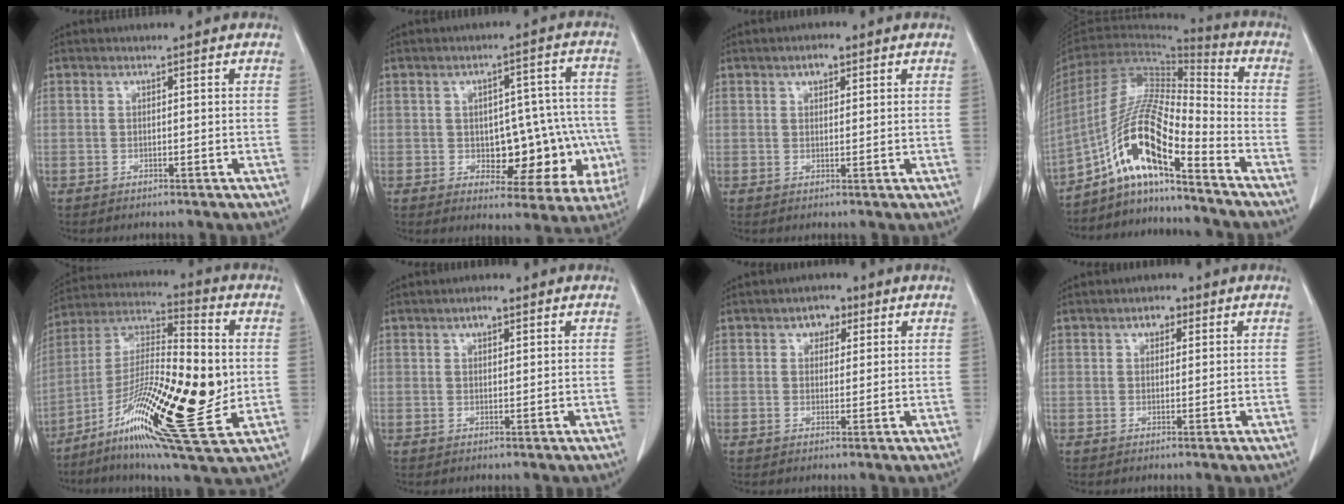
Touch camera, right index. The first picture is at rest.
{"total": 13.7, "force": [-3.3, 7.1, 11.2], "torque": [-0.110, 0.036, -0.025]}
{"total": 2.4, "force": [1.5, 1.2, 1.5], "torque": [-0.023, 0.006, 0.024]}
{"total": 13.8, "force": [-8.8, 1.3, 10.6], "torque": [-0.203, 0.009, -0.163]}
{"total": 22.5, "force": [-4.3, 3.9, 21.8], "torque": [-0.393, -0.014, -0.074]}
{"total": 2.2, "force": [1.3, 0.9, 1.5], "torque": [-0.025, 0.006, 0.022]}
{"total": 3.2, "force": [1.6, 2.2, 1.7], "torque": [-0.019, 0.011, 0.023]}
{"total": 2.4, "force": [1.2, 1.4, 1.5], "torque": [-0.018, 0.010, 0.017]}